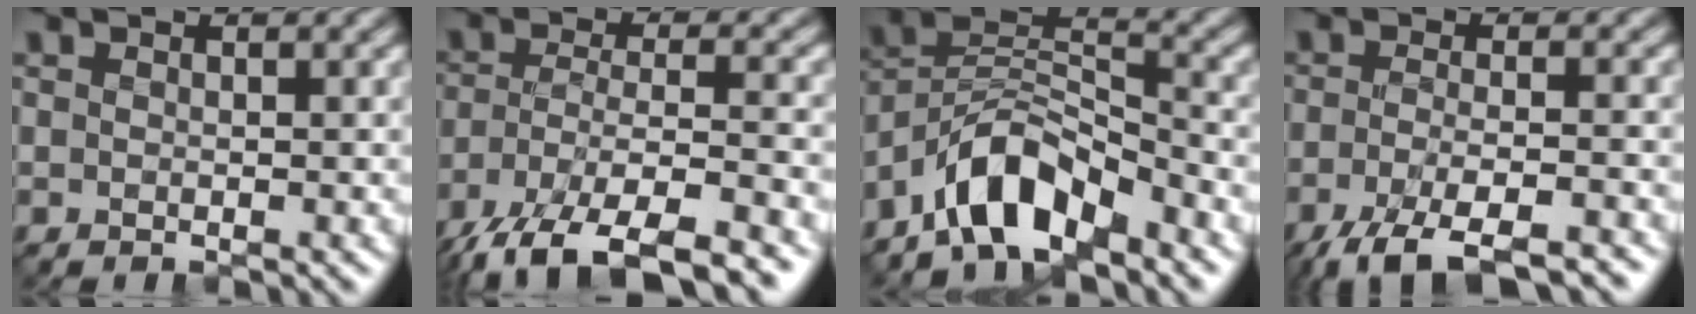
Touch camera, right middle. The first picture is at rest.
{"total": 11.4, "force": [-8.5, 3.4, 6.8], "torque": [-0.136, -0.010, -0.146]}
{"total": 6.5, "force": [-5.1, 2.3, 3.2], "torque": [-0.051, 0.012, -0.101]}
{"total": 7.6, "force": [-5.4, 1.9, 5.0], "torque": [-0.086, -0.009, -0.092]}